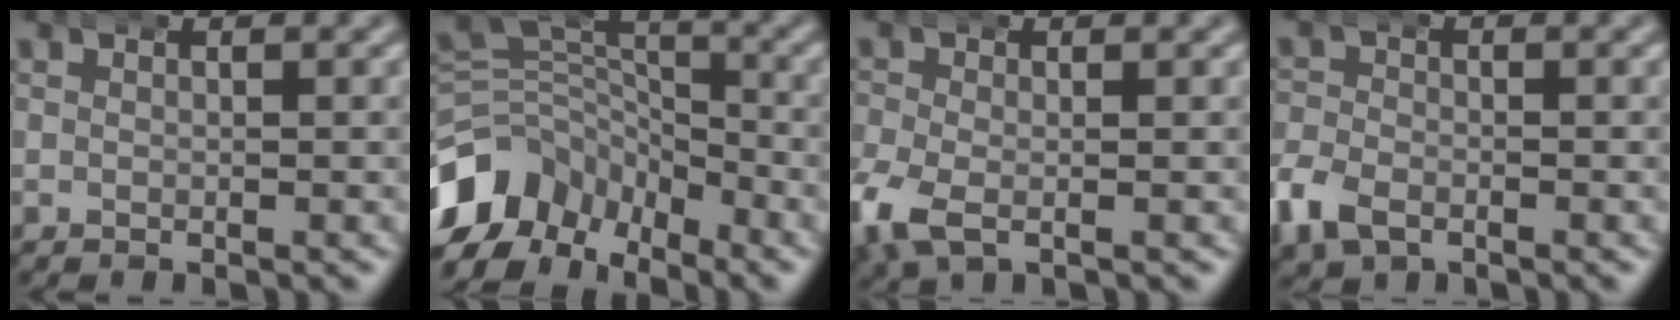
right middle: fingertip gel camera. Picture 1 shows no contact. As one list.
[{"total": 11.0, "force": [-3.6, 8.6, 5.8], "torque": [-0.108, -0.030, -0.061]}, {"total": 3.7, "force": [-1.4, 2.5, 2.4], "torque": [-0.081, -0.021, -0.016]}, {"total": 3.4, "force": [-1.8, 2.5, 1.6], "torque": [-0.049, -0.009, -0.029]}]